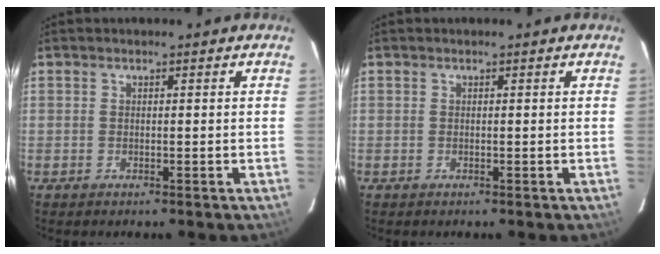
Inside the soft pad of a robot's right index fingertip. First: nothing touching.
{"total": 0.0}